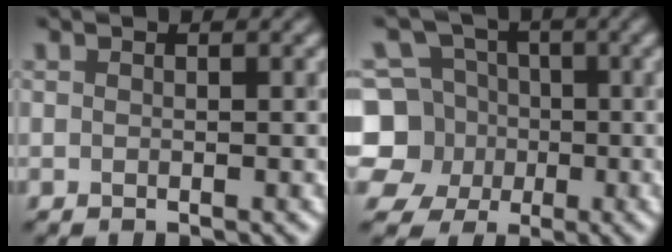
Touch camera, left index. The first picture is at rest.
{"total": 8.0, "force": [-1.0, 7.4, 2.8], "torque": [-0.064, 0.025, -0.056]}